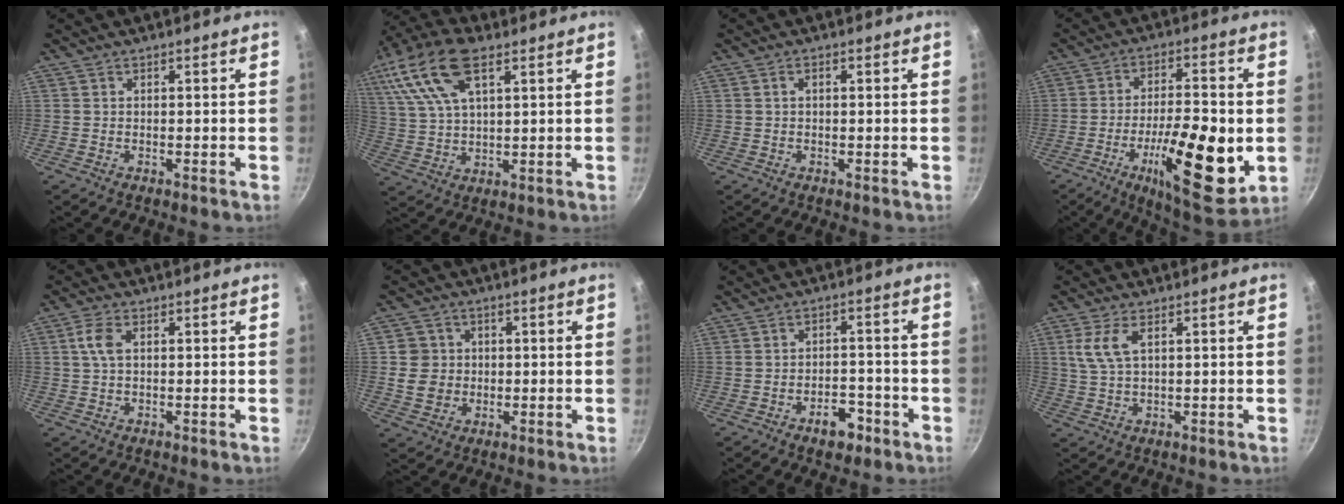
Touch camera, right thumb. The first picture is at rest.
{"total": 19.1, "force": [9.6, 9.7, 13.4], "torque": [-0.283, 0.015, 0.184]}
{"total": 1.3, "force": [0.3, 0.6, 1.1], "torque": [-0.020, 0.005, 0.007]}
{"total": 19.7, "force": [-4.9, 6.5, 18.0], "torque": [-0.264, 0.001, -0.076]}
{"total": 3.8, "force": [0.8, 2.0, 3.1], "torque": [-0.068, 0.008, 0.013]}
{"total": 6.3, "force": [0.1, 6.0, 1.6], "torque": [0.001, 0.006, 0.000]}
{"total": 5.5, "force": [-3.2, 3.2, 3.2], "torque": [-0.024, 0.025, -0.044]}
{"total": 5.5, "force": [1.9, 2.3, 4.6], "torque": [-0.100, 0.000, 0.041]}